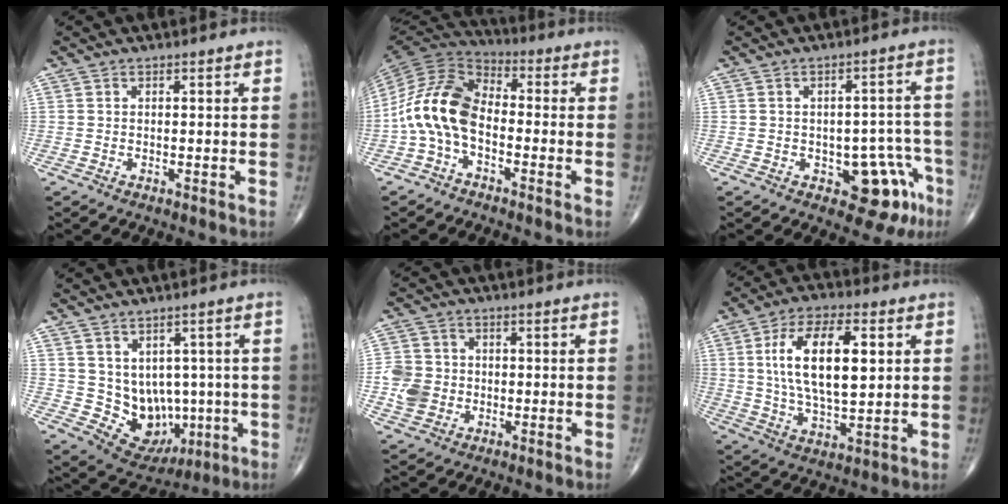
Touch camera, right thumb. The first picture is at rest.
{"total": 12.8, "force": [-2.6, 7.8, 9.8], "torque": [-0.191, 0.045, -0.065]}
{"total": 9.8, "force": [-4.5, 5.5, 6.8], "torque": [-0.039, 0.033, -0.049]}
{"total": 10.4, "force": [-0.6, 8.4, 6.1], "torque": [-0.040, 0.000, 0.018]}
{"total": 6.9, "force": [-1.3, 6.1, 2.9], "torque": [-0.039, 0.010, -0.026]}
{"total": 16.4, "force": [3.4, 7.4, 14.2], "torque": [-0.245, -0.005, 0.063]}